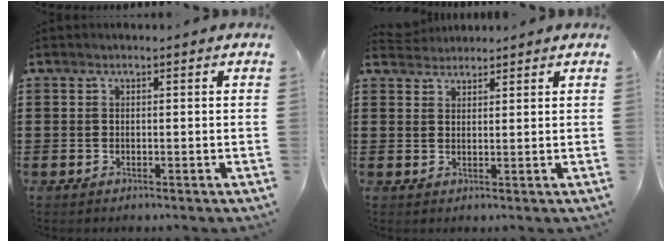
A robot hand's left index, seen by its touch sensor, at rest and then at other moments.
{"total": 2.4, "force": [2.3, 0.4, -0.2], "torque": [-0.002, 0.001, 0.046]}